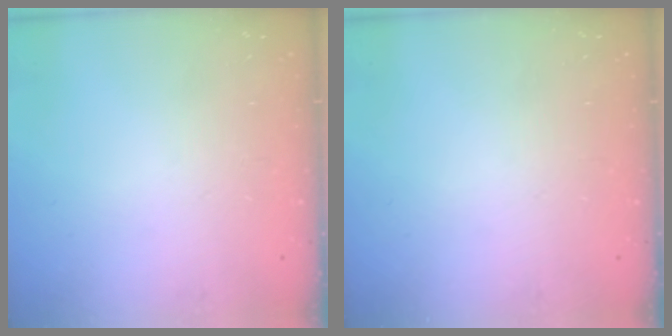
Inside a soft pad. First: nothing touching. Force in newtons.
{"total": 0.0}